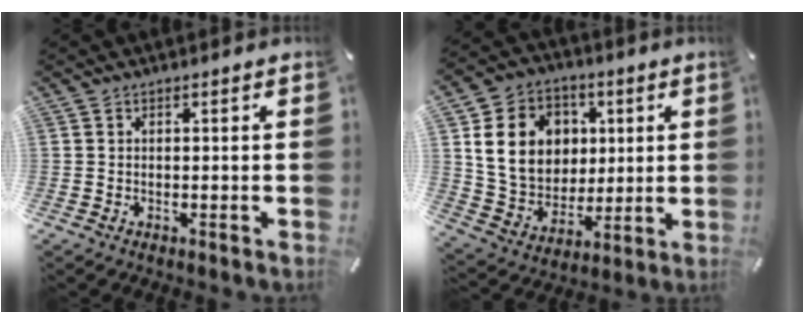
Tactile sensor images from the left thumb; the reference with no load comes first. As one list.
[{"total": 15.8, "force": [3.6, 13.6, 7.0], "torque": [-0.131, 0.004, 0.075]}]